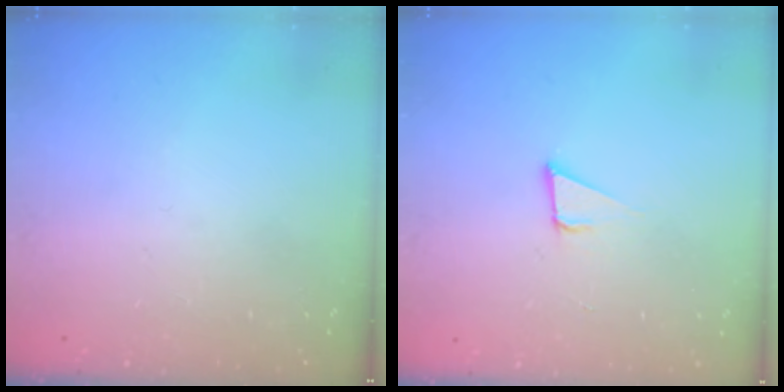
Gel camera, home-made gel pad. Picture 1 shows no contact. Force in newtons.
{"total": 3.7, "press": 3.1, "slide": 2.1}